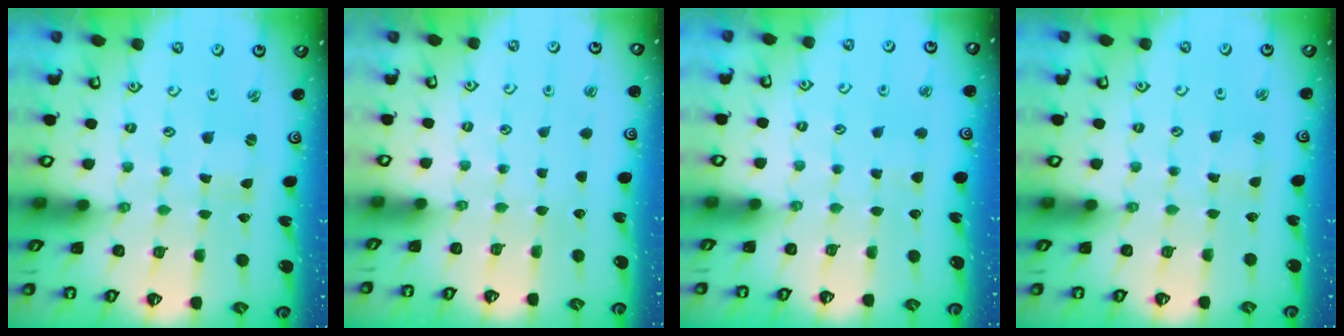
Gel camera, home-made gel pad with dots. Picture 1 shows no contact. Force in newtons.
{"total": 0.0}
{"total": 3.8, "press": 3.8, "slide": 0.6}
{"total": 2.0, "press": 2.0, "slide": 0.4}